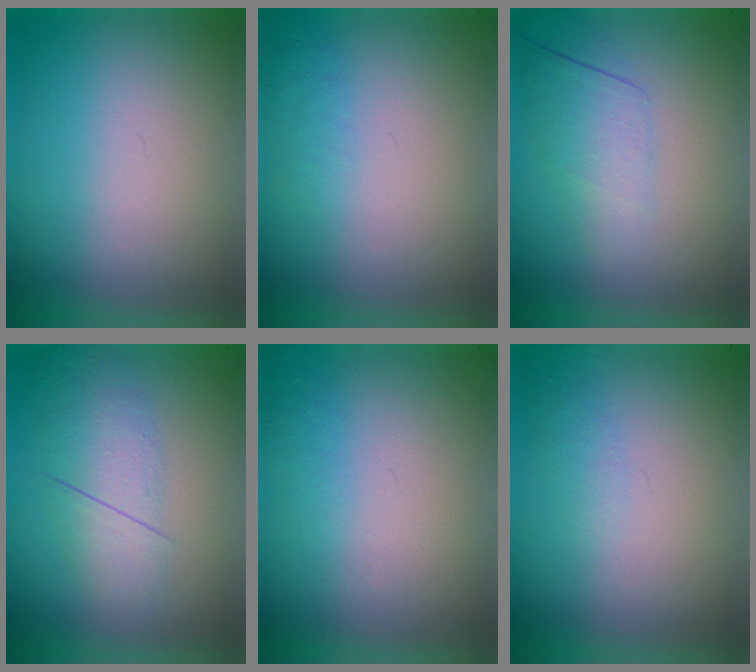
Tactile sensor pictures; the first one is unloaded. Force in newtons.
{"total": 1.3}
{"total": 2.3}
{"total": 2.8}
{"total": 1.1}
{"total": 1.2}